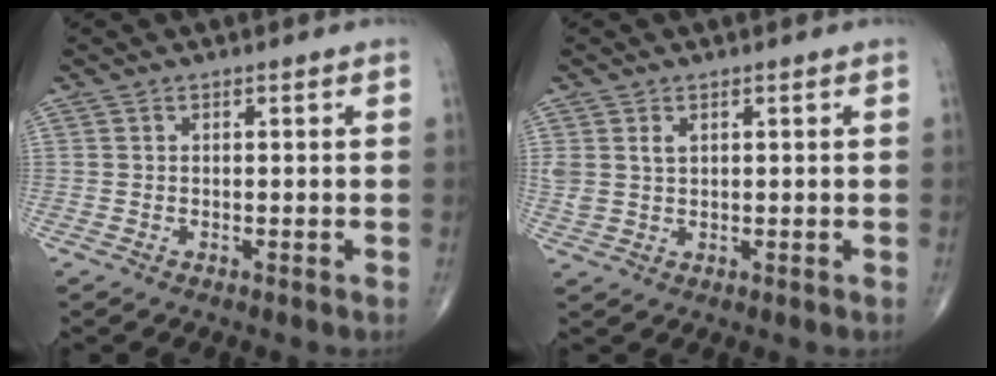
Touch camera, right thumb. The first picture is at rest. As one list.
[{"total": 3.7, "force": [1.4, 2.7, 2.1], "torque": [-0.038, -0.002, 0.036]}]